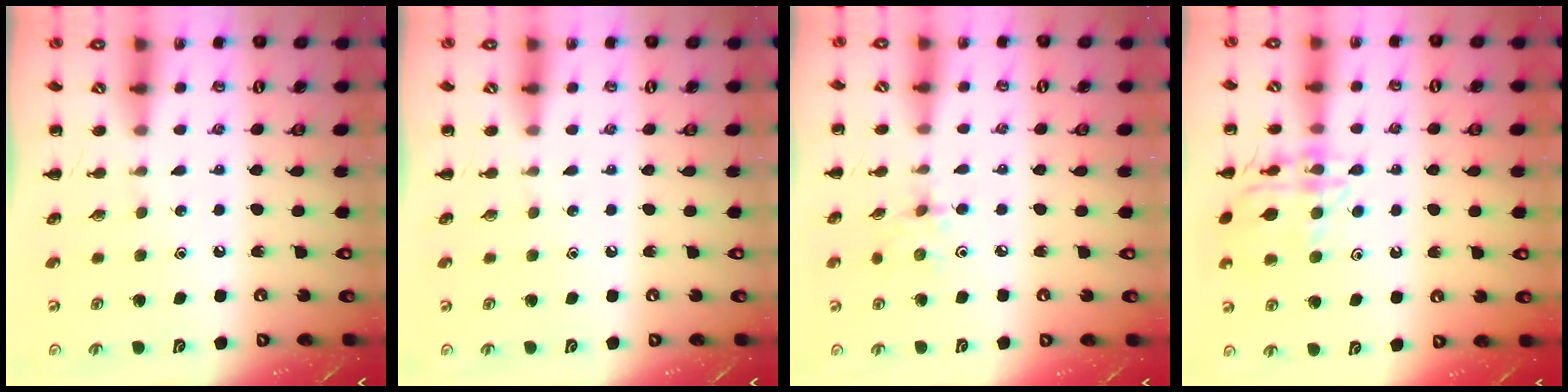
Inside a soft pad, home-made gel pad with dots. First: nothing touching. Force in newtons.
{"total": 0.0}
{"total": 2.9, "press": 2.7, "slide": 0.9}
{"total": 13.9, "press": 13.9, "slide": 0.1}